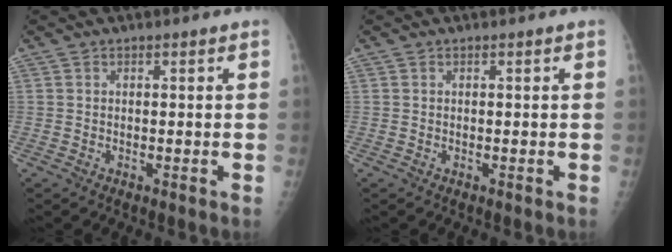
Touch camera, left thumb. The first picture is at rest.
{"total": 0.0}